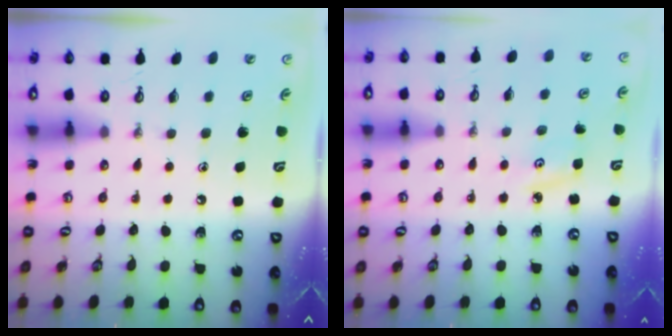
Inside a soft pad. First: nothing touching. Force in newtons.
{"total": 3.6, "press": 3.6, "slide": 0.4}